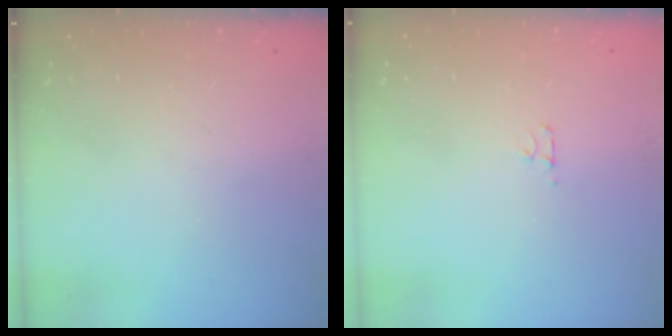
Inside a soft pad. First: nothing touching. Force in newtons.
{"total": 2.7, "press": 2.7, "slide": 0.3}